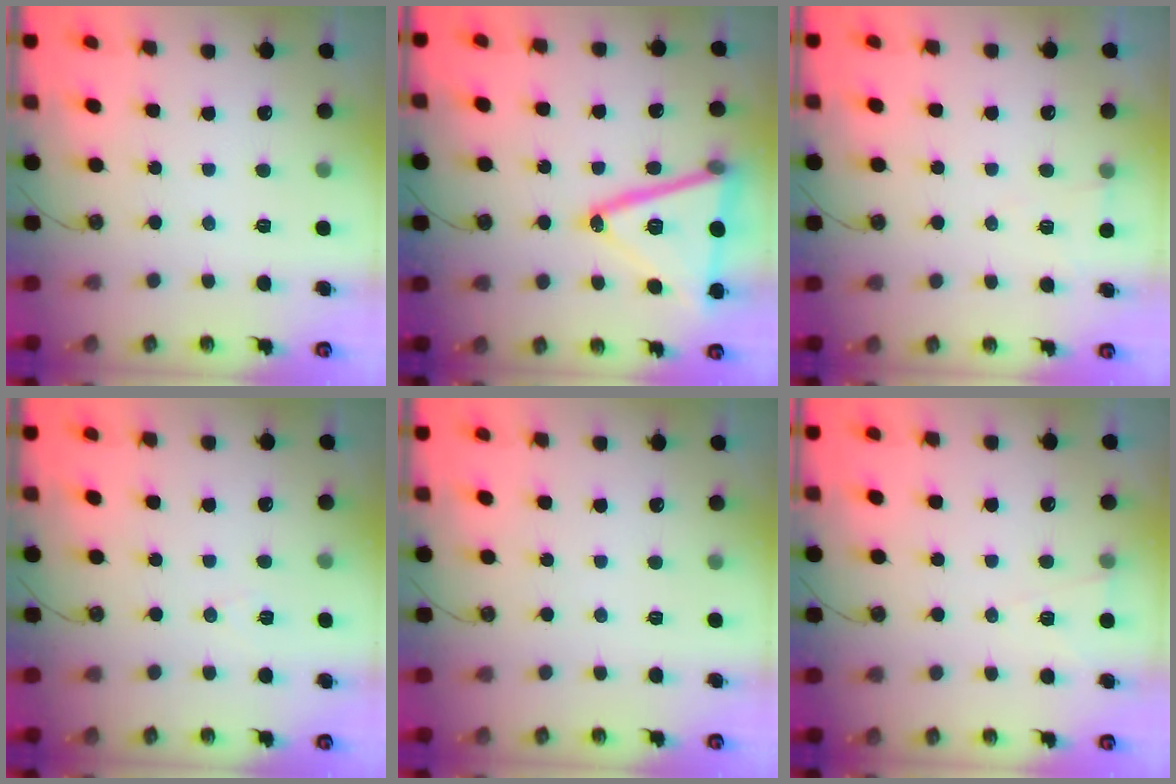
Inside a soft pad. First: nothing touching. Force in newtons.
{"total": 22.6, "press": 22.3, "slide": 3.3}
{"total": 4.6, "press": 3.9, "slide": 2.3}
{"total": 5.7, "press": 3.6, "slide": 4.4}
{"total": 0.0}
{"total": 5.6, "press": 3.6, "slide": 4.3}